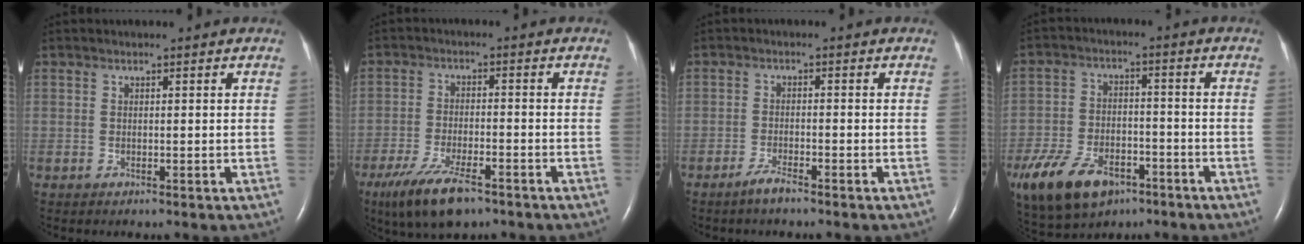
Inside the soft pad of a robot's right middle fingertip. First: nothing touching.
{"total": 9.4, "force": [-6.4, 2.6, 6.5], "torque": [-0.129, -0.018, -0.108]}
{"total": 2.5, "force": [-2.1, 0.1, 1.3], "torque": [-0.038, -0.004, -0.040]}
{"total": 15.6, "force": [-9.2, 8.7, 9.2], "torque": [-0.212, -0.007, -0.154]}